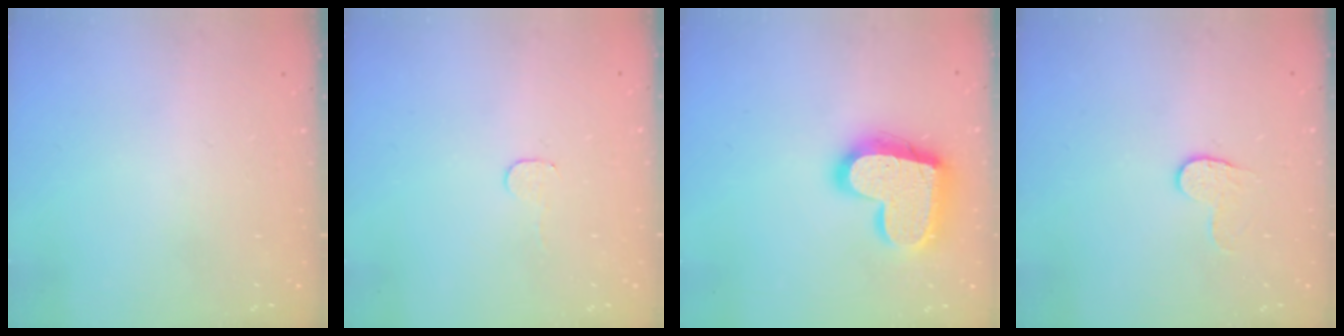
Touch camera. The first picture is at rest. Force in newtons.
{"total": 2.8, "press": 2.8, "slide": 0.2}
{"total": 19.1, "press": 19.0, "slide": 1.3}
{"total": 4.5, "press": 4.5, "slide": 0.5}